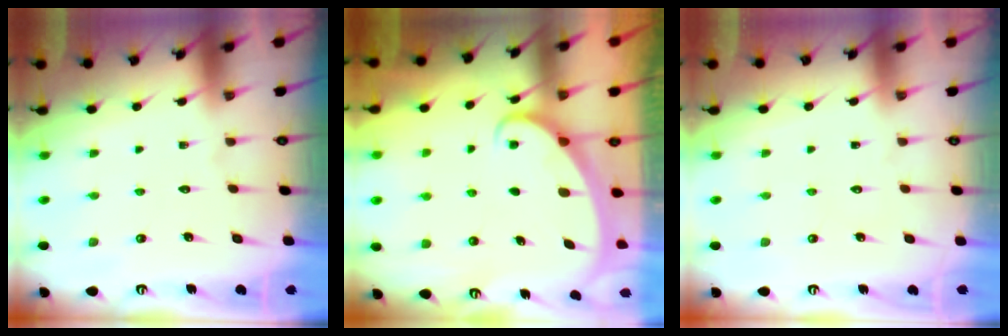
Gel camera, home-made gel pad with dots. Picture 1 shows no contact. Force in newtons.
{"total": 2.2, "press": 2.2, "slide": 0.3}
{"total": 0.0}